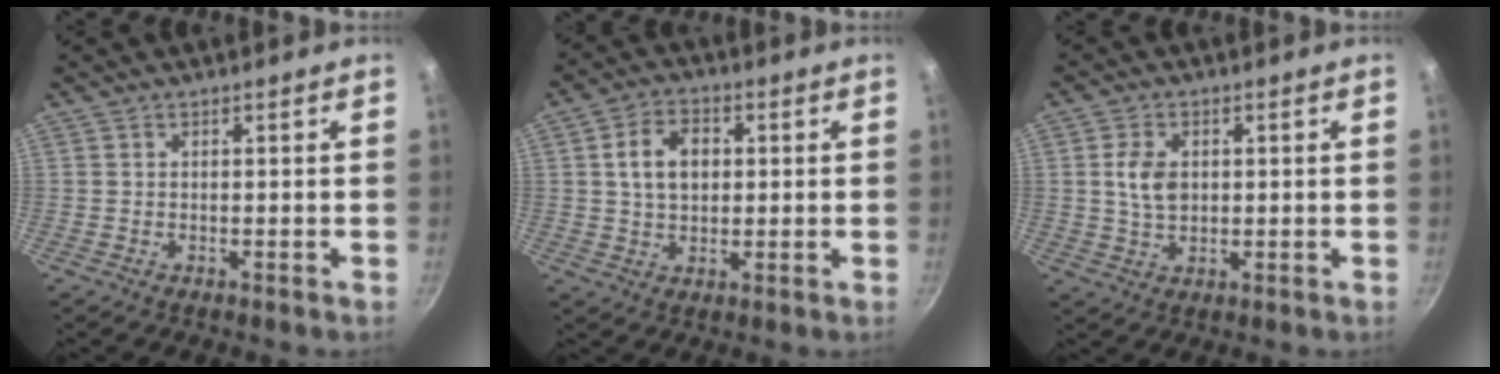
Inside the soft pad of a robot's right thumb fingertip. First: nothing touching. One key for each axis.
{"total": 8.3, "fx": 1.4, "fy": 5.9, "fz": 5.7, "tx": -0.081, "ty": 0.009, "tz": 0.019}
{"total": 5.9, "fx": 0.9, "fy": 4.0, "fz": 4.2, "tx": -0.069, "ty": -0.001, "tz": 0.016}